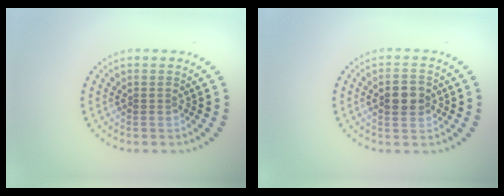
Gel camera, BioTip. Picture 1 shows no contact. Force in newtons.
{"total": 3.0, "press": 3.0, "slide": 0.1}